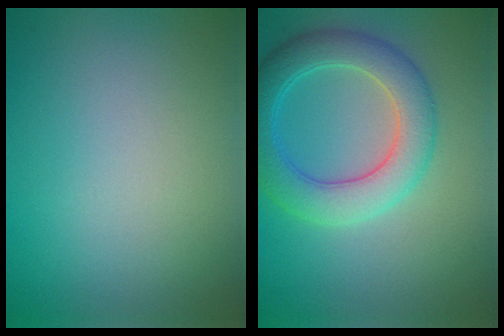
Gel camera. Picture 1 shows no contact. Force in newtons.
{"total": 5.5, "press": 5.5, "slide": 0.4}